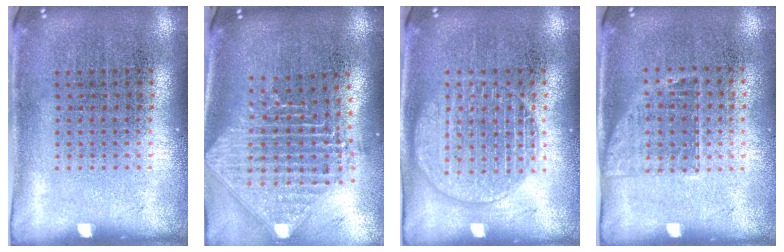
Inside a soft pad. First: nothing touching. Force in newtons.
{"total": 2.4, "press": 1.8, "slide": 1.5}
{"total": 3.0, "press": 2.9, "slide": 0.4}
{"total": 1.1, "press": 0.9, "slide": 0.7}